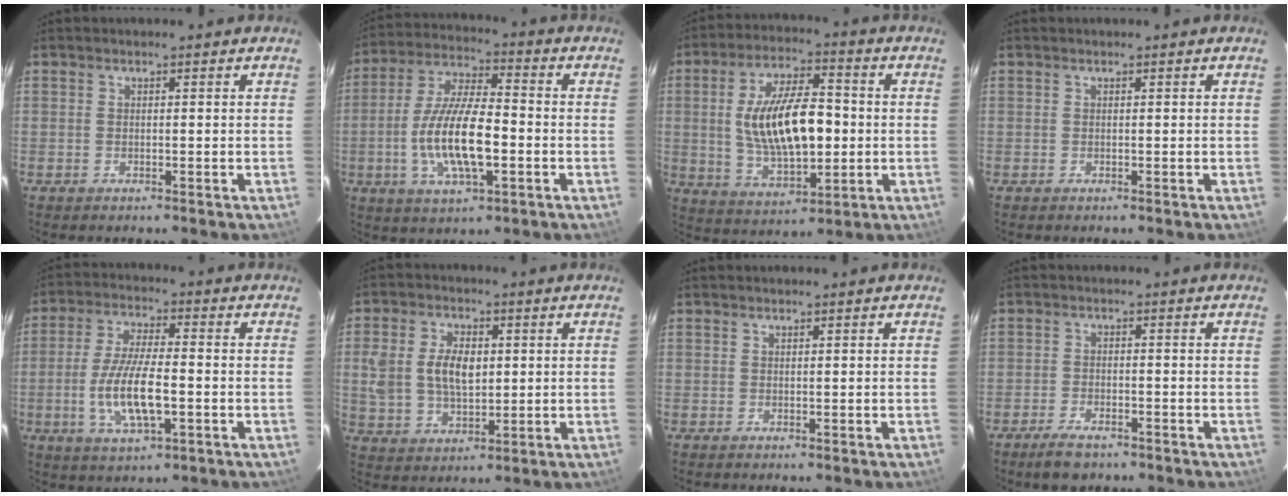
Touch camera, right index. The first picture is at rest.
{"total": 14.5, "force": [-3.3, 4.7, 13.3], "torque": [-0.271, -0.005, -0.059]}
{"total": 16.4, "force": [0.0, 7.1, 14.7], "torque": [-0.273, 0.005, 0.012]}
{"total": 0.0}
{"total": 11.3, "force": [-2.6, 3.5, 10.5], "torque": [-0.211, -0.008, -0.047]}
{"total": 10.1, "force": [1.2, 6.3, 7.8], "torque": [-0.159, 0.011, 0.029]}
{"total": 0.0}
{"total": 4.8, "force": [-3.6, 1.9, 2.5], "torque": [-0.064, -0.004, -0.064]}